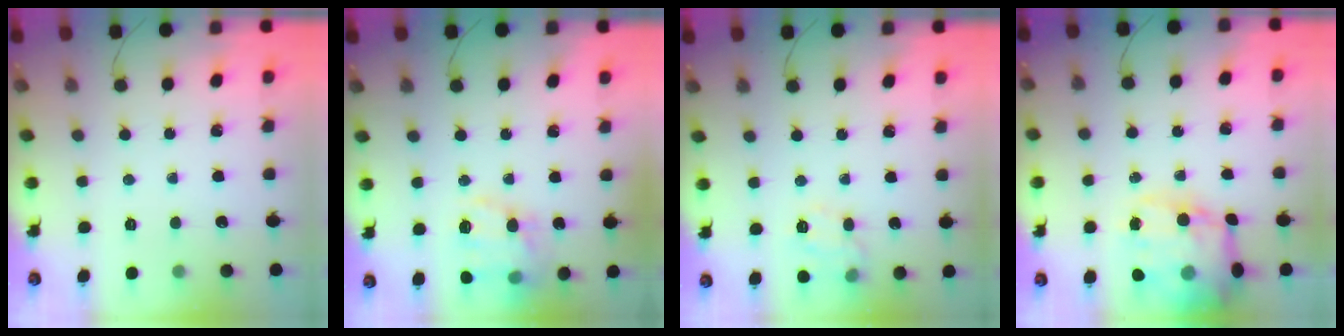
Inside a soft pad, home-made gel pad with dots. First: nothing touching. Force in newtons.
{"total": 16.4, "press": 16.1, "slide": 2.7}
{"total": 9.6, "press": 9.6, "slide": 0.4}
{"total": 19.5, "press": 19.0, "slide": 4.4}